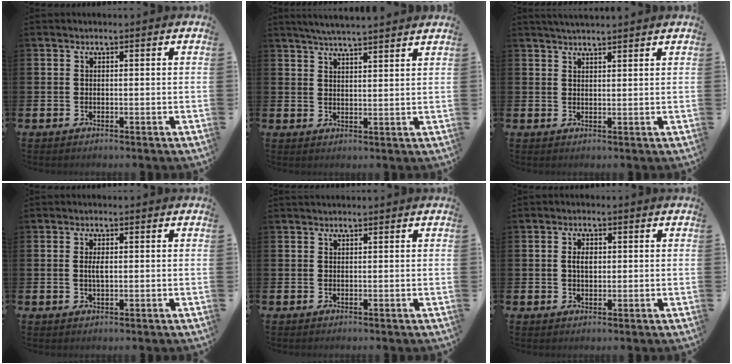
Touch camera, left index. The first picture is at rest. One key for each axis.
{"total": 4.6, "fx": 4.5, "fy": -0.4, "fz": 1.0, "tx": -0.025, "ty": -0.020, "tz": 0.079}
{"total": 1.3, "fx": 1.3, "fy": 0.0, "fz": 0.2, "tx": -0.001, "ty": -0.002, "tz": 0.023}
{"total": 2.0, "fx": 0.3, "fy": 0.8, "fz": 1.8, "tx": -0.032, "ty": 0.002, "tz": 0.002}
{"total": 0.7, "fx": 0.7, "fy": 0.0, "fz": 0.1, "tx": 0.002, "ty": -0.001, "tz": 0.012}
{"total": 2.3, "fx": 0.4, "fy": 1.4, "fz": 1.7, "tx": -0.014, "ty": 0.000, "tz": 0.000}